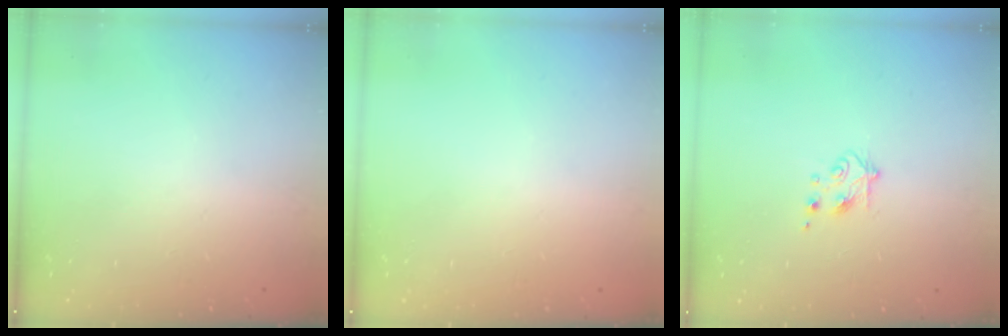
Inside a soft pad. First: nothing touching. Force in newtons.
{"total": 0.0}
{"total": 4.9, "press": 4.9, "slide": 0.7}